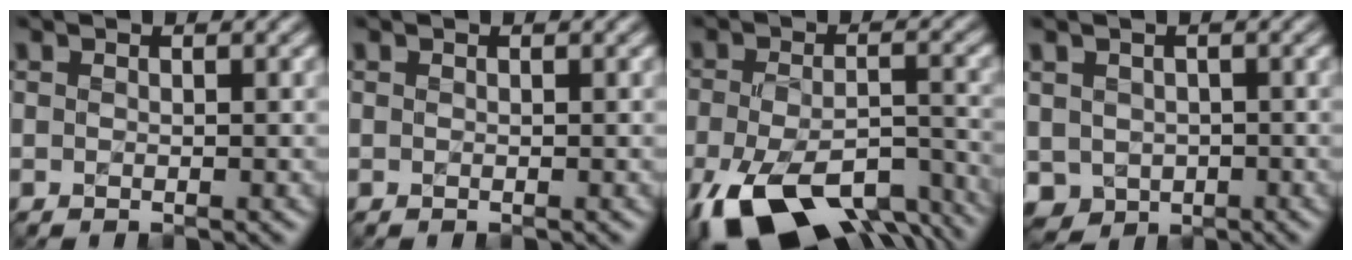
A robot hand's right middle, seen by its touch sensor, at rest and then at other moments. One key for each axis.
{"total": 0.0}
{"total": 13.6, "fx": -8.8, "fy": 6.0, "fz": 8.6, "tx": -0.190, "ty": -0.033, "tz": -0.128}
{"total": 3.1, "fx": -0.6, "fy": 2.8, "fz": 1.1, "tx": -0.027, "ty": -0.006, "tz": -0.013}